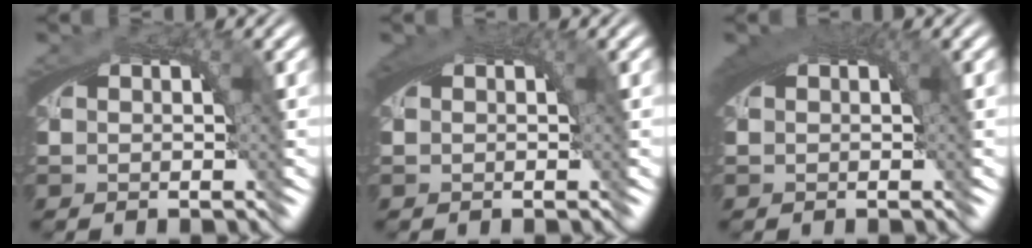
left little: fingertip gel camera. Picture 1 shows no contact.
{"total": 1.4, "force": [0.5, 0.2, 1.3], "torque": [-0.019, 0.003, 0.008]}
{"total": 2.4, "force": [1.0, 0.6, 2.1], "torque": [-0.026, 0.009, 0.014]}